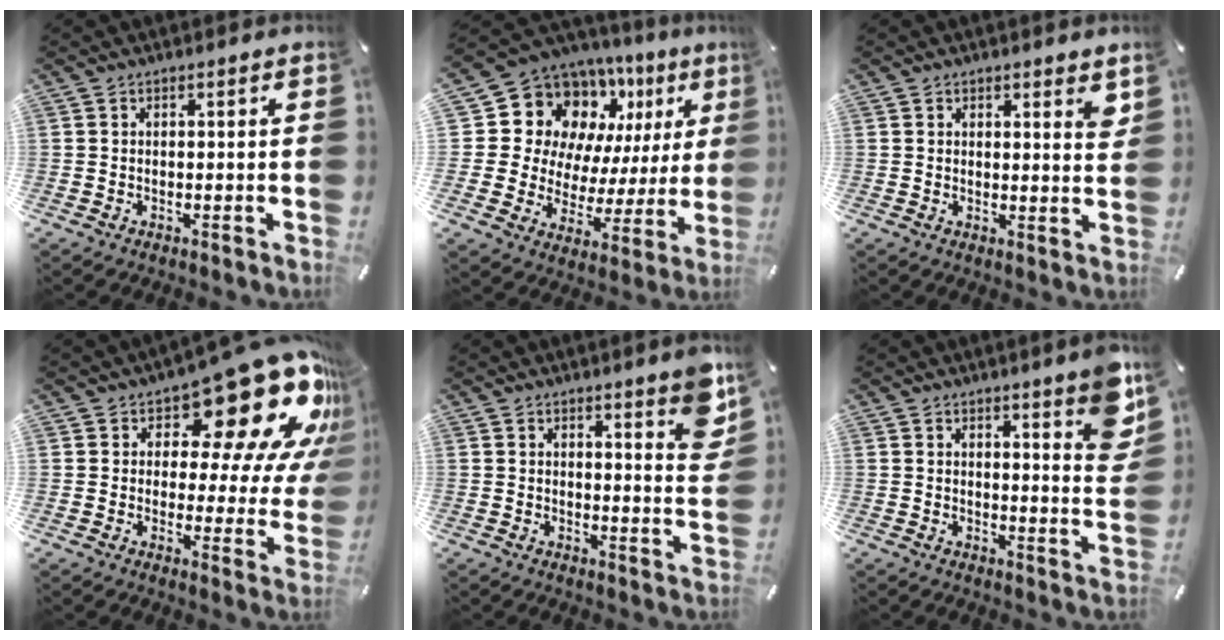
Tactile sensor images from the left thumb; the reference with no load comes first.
{"total": 16.1, "force": [8.6, 12.0, 6.4], "torque": [-0.104, -0.077, 0.164]}
{"total": 2.9, "force": [1.8, 1.4, 1.7], "torque": [-0.004, -0.010, 0.026]}
{"total": 21.0, "force": [13.5, 8.6, 13.7], "torque": [-0.177, -0.108, 0.216]}
{"total": 8.1, "force": [5.3, 1.8, 5.9], "torque": [-0.073, -0.040, 0.087]}
{"total": 9.5, "force": [5.9, 2.2, 7.2], "torque": [-0.089, -0.049, 0.098]}